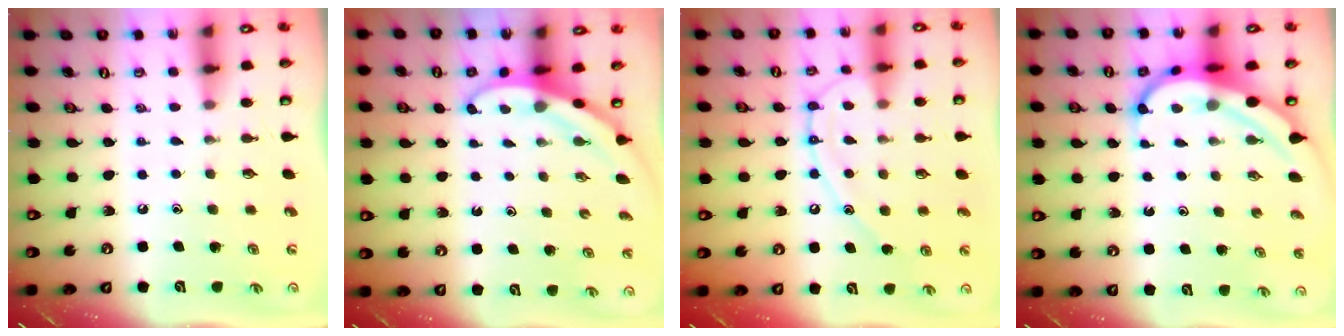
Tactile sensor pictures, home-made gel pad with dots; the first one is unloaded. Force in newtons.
{"total": 3.2, "press": 3.2, "slide": 0.1}
{"total": 12.8, "press": 12.8, "slide": 1.3}
{"total": 6.7, "press": 6.7, "slide": 0.7}